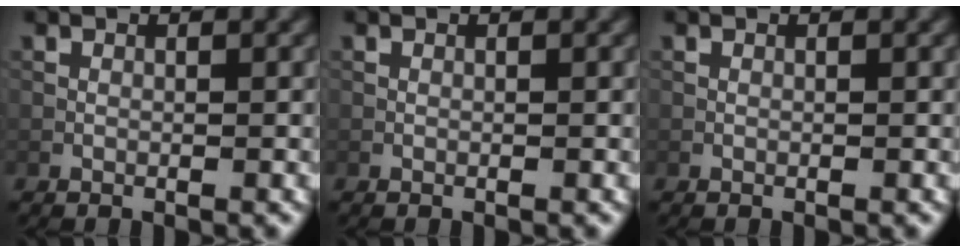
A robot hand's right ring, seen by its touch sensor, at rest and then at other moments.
{"total": 0.0}
{"total": 0.0}